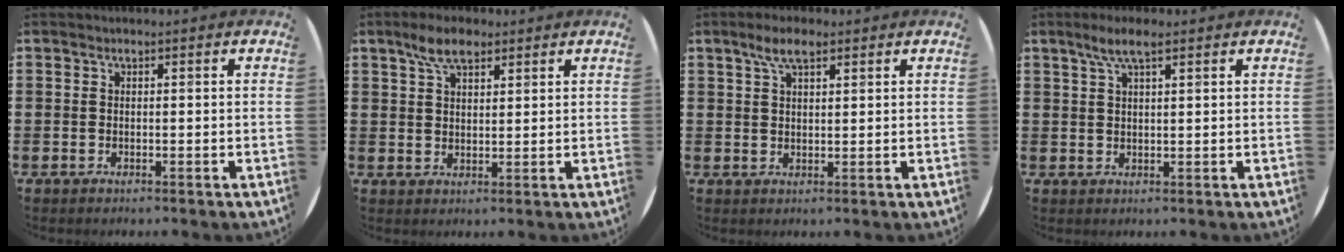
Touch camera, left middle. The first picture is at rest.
{"total": 5.1, "force": [3.6, 2.2, 2.8], "torque": [-0.047, 0.001, 0.063]}
{"total": 4.3, "force": [2.9, 1.5, 2.9], "torque": [-0.054, 0.004, 0.049]}
{"total": 4.0, "force": [2.5, 1.0, 2.9], "torque": [-0.062, 0.007, 0.044]}